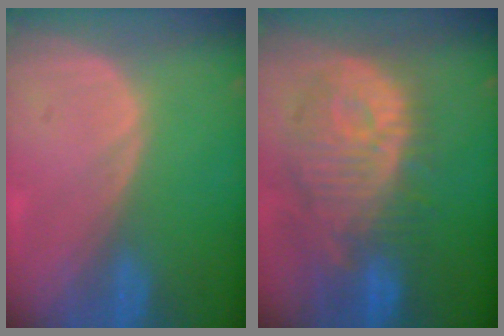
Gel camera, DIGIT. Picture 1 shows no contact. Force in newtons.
{"total": 12.3, "press": 11.1, "slide": 5.2}